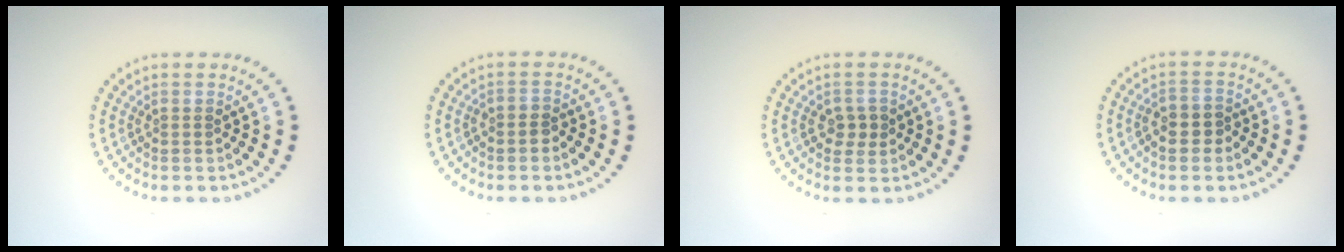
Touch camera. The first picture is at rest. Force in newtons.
{"total": 1.0, "press": 0.7, "slide": 0.6}
{"total": 1.9, "press": 1.8, "slide": 0.4}
{"total": 2.3, "press": 2.1, "slide": 0.8}